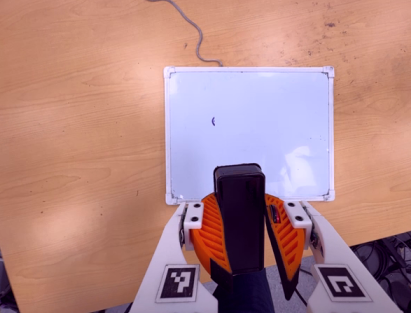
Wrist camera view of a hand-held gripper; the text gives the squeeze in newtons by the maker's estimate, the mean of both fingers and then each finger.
{"total": 10.6, "left": 10.7, "right": 10.6}